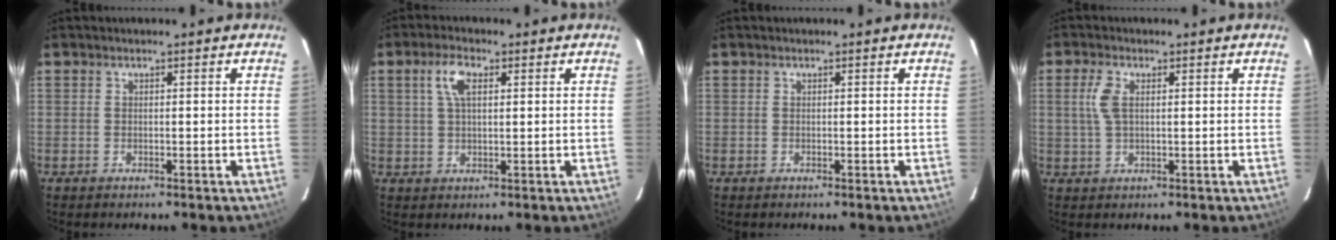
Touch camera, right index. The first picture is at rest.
{"total": 4.9, "force": [1.8, 2.2, 4.0], "torque": [-0.078, 0.011, 0.034]}
{"total": 0.0}
{"total": 4.1, "force": [1.0, 1.9, 3.5], "torque": [-0.078, 0.006, 0.021]}